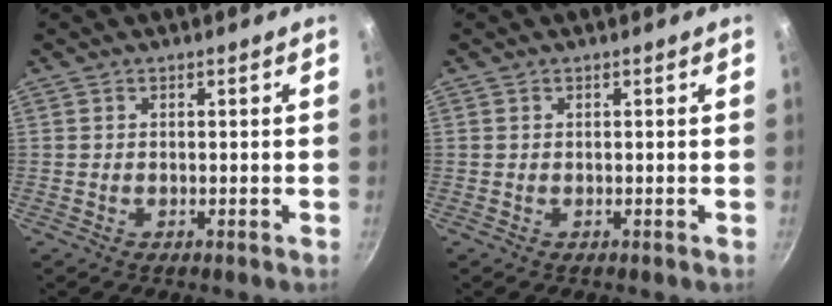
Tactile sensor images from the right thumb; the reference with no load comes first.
{"total": 0.0}